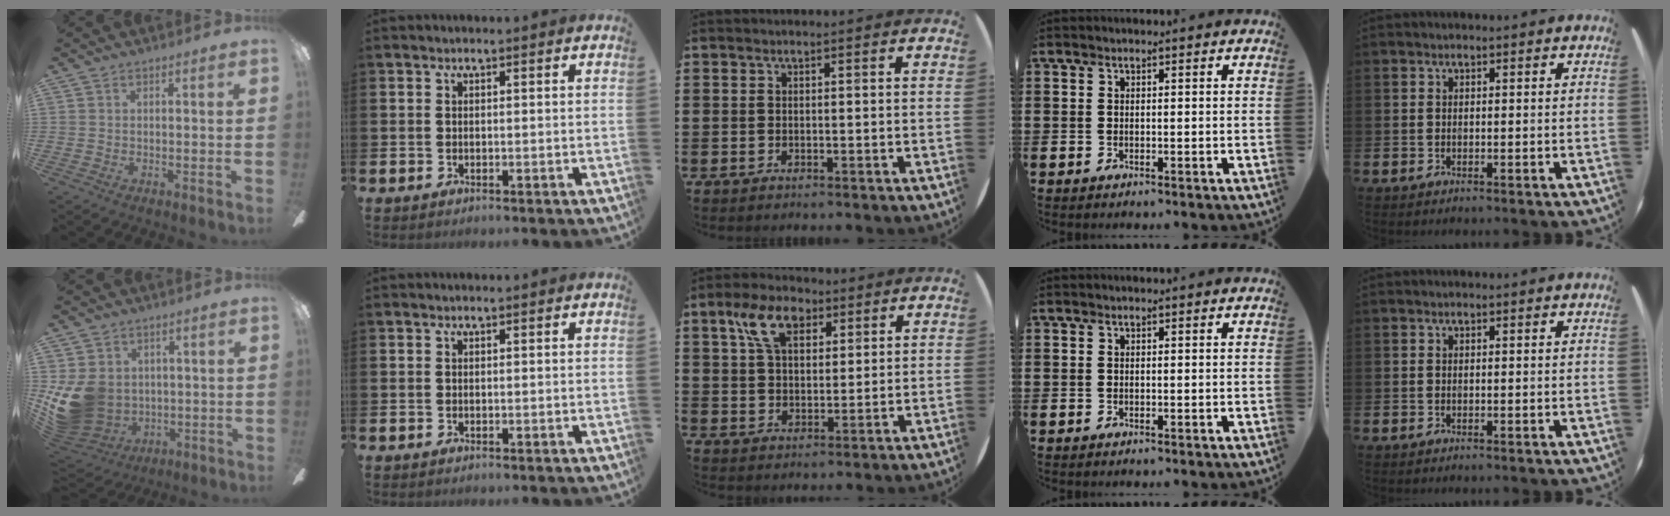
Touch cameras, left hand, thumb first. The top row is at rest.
{"thumb": {"total": 13.2, "force": [0.1, 11.4, 6.6], "torque": [-0.161, -0.013, 0.007]}, "middle": {"total": 7.6, "force": [4.2, 4.5, 4.5], "torque": [-0.096, 0.014, 0.078]}}